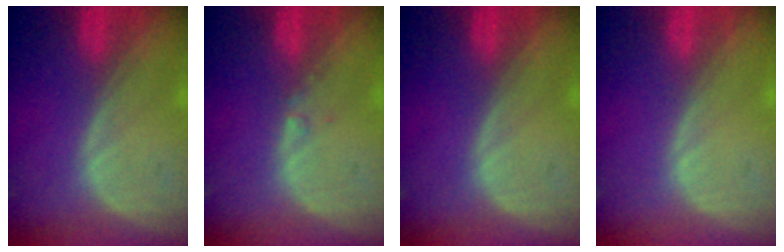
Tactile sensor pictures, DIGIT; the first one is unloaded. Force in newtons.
{"total": 0.6, "press": 0.6, "slide": 0.2}
{"total": 0.0}
{"total": 0.0}